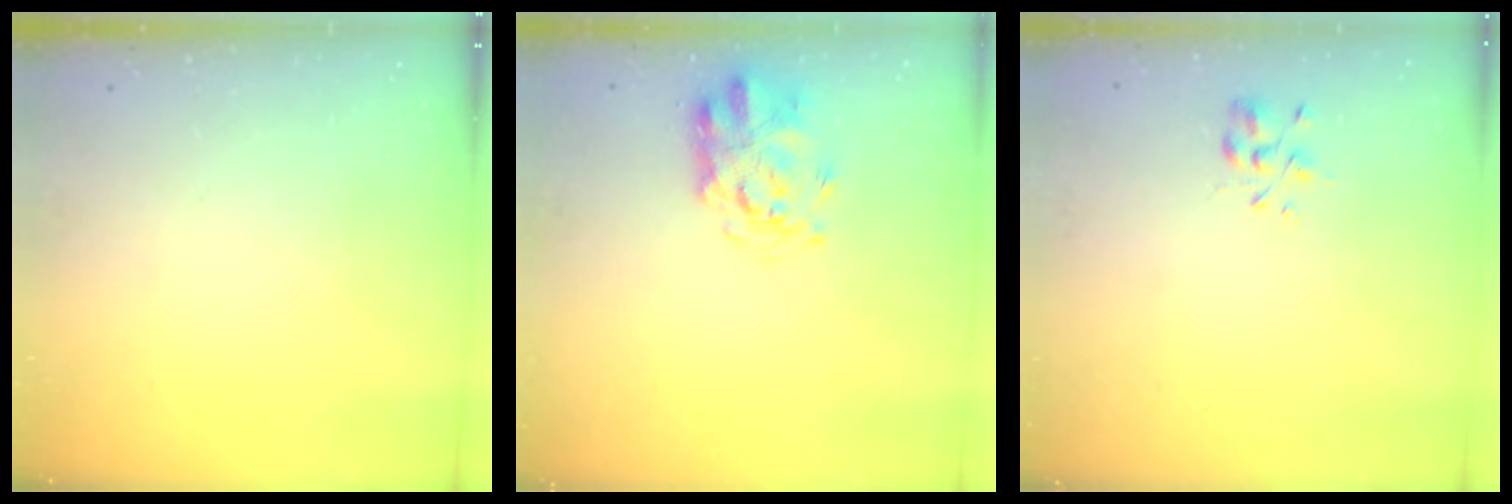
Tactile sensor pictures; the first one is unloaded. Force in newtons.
{"total": 3.2, "press": 3.0, "slide": 1.0}
{"total": 2.0, "press": 1.8, "slide": 0.9}